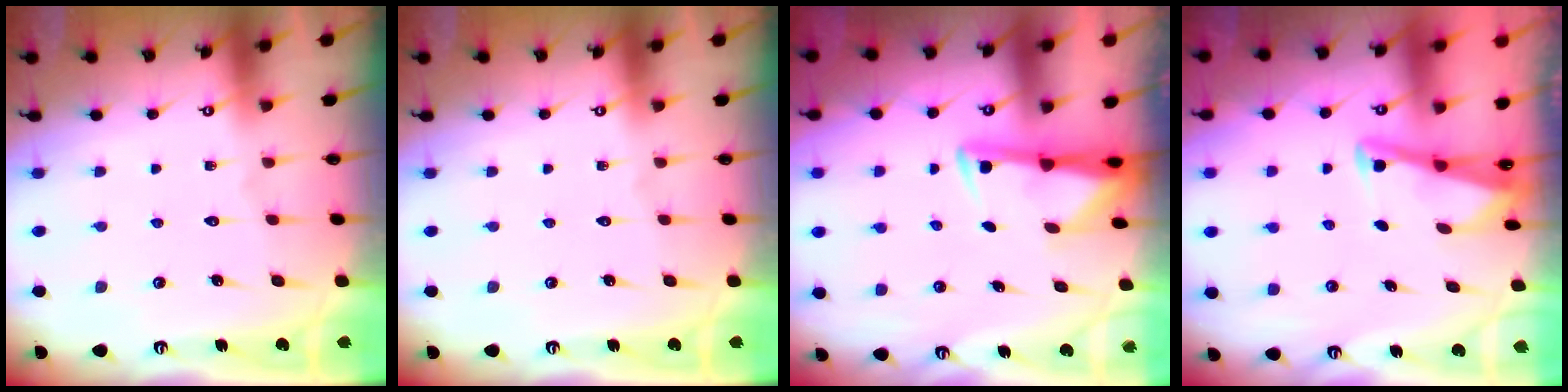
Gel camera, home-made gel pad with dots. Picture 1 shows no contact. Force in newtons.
{"total": 0.0}
{"total": 2.8, "press": 2.8, "slide": 0.5}
{"total": 2.9, "press": 2.8, "slide": 0.4}